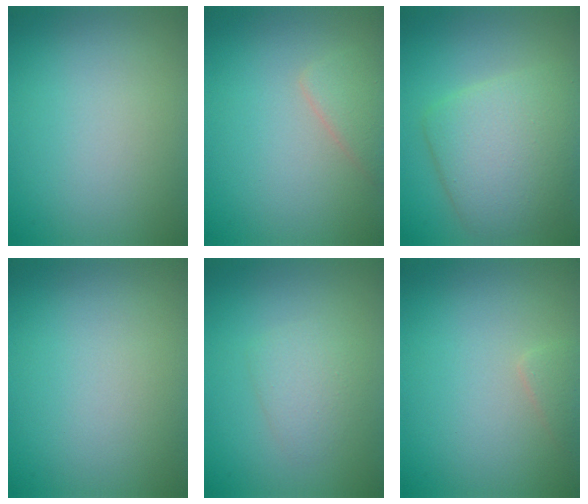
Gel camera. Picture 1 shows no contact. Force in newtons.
{"total": 2.0, "press": 2.0, "slide": 0.1}
{"total": 6.8, "press": 6.8, "slide": 0.3}
{"total": 0.0}
{"total": 2.1, "press": 2.1, "slide": 0.2}
{"total": 1.0, "press": 1.0, "slide": 0.1}